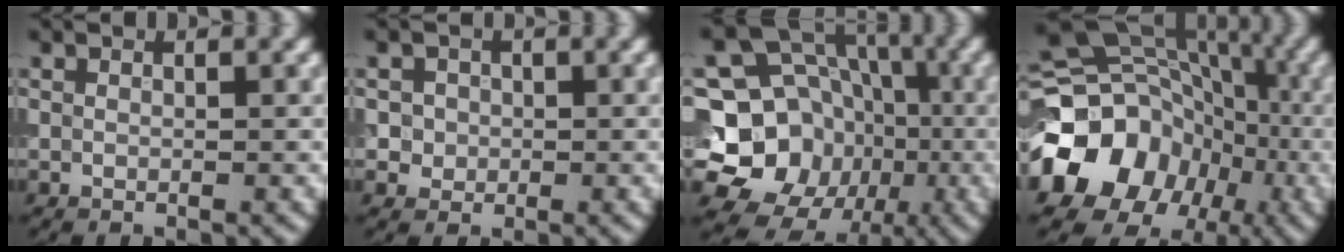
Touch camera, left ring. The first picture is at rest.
{"total": 2.0, "force": [0.3, 1.9, 0.6], "torque": [0.004, 0.000, 0.010]}
{"total": 13.2, "force": [-2.8, 11.6, 5.7], "torque": [-0.101, -0.017, -0.062]}
{"total": 16.5, "force": [-5.5, 14.0, 6.7], "torque": [-0.140, -0.015, -0.118]}